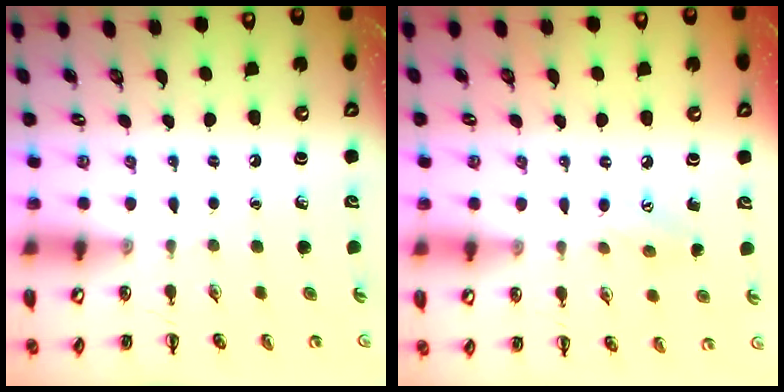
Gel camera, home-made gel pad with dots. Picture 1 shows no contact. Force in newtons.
{"total": 6.0, "press": 5.8, "slide": 1.5}